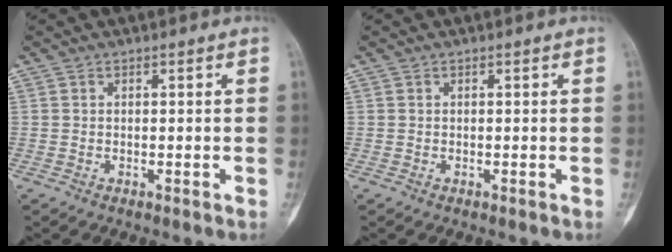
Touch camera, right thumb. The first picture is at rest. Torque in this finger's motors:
{"motor_torque": [0.02, 0.01, -0.01, 0.00, 0.02]}